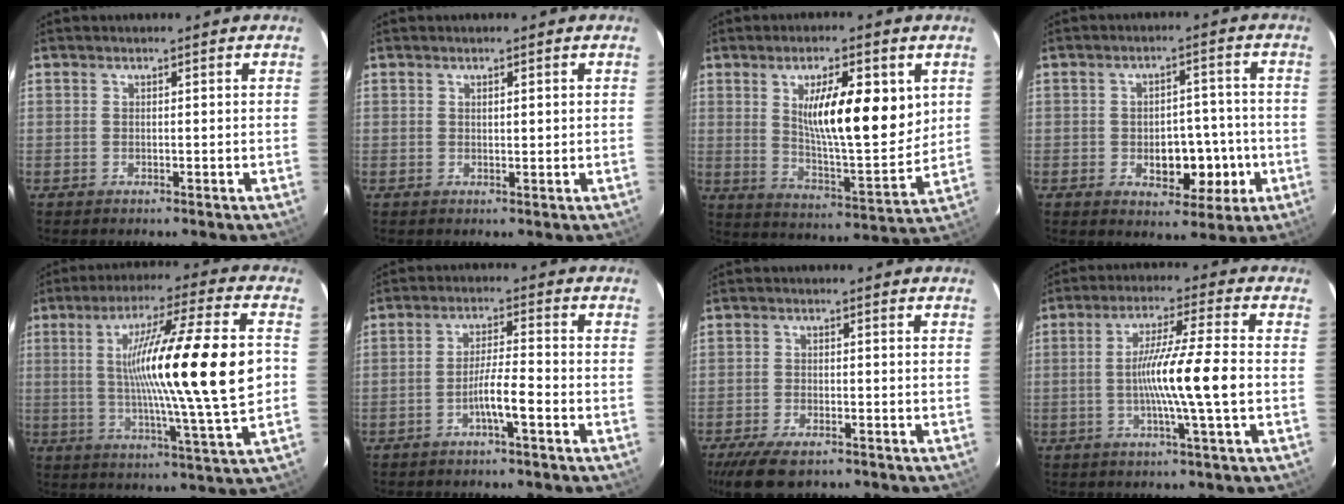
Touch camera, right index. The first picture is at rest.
{"total": 1.1, "force": [0.4, 0.2, 1.0], "torque": [-0.018, 0.002, 0.007]}
{"total": 14.6, "force": [4.3, 3.4, 13.6], "torque": [-0.218, -0.006, 0.075]}
{"total": 8.0, "force": [-2.1, 4.6, 6.2], "torque": [-0.074, 0.016, -0.020]}
{"total": 20.7, "force": [1.2, -0.4, 20.6], "torque": [-0.337, 0.002, 0.010]}
{"total": 4.9, "force": [-2.4, 0.0, 4.3], "torque": [-0.077, 0.007, -0.043]}
{"total": 7.9, "force": [-6.0, 2.8, 4.4], "torque": [-0.073, -0.011, -0.096]}
{"total": 10.6, "force": [-1.5, -1.2, 10.5], "torque": [-0.186, -0.004, -0.031]}